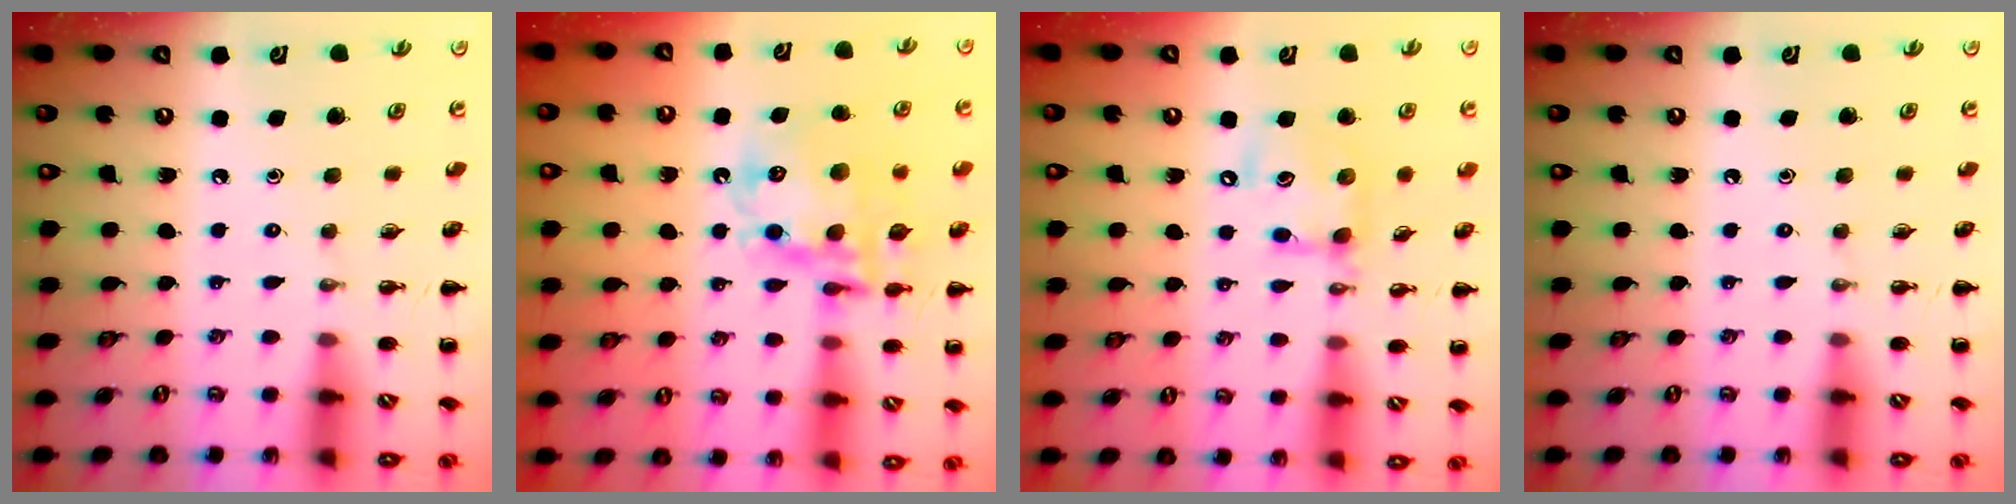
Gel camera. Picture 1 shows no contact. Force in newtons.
{"total": 15.9, "press": 15.5, "slide": 3.5}
{"total": 12.2, "press": 12.0, "slide": 1.9}
{"total": 0.0}